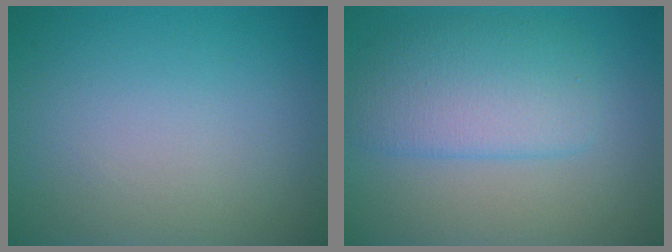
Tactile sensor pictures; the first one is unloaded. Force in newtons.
{"total": 4.8, "press": 4.8, "slide": 0.1}